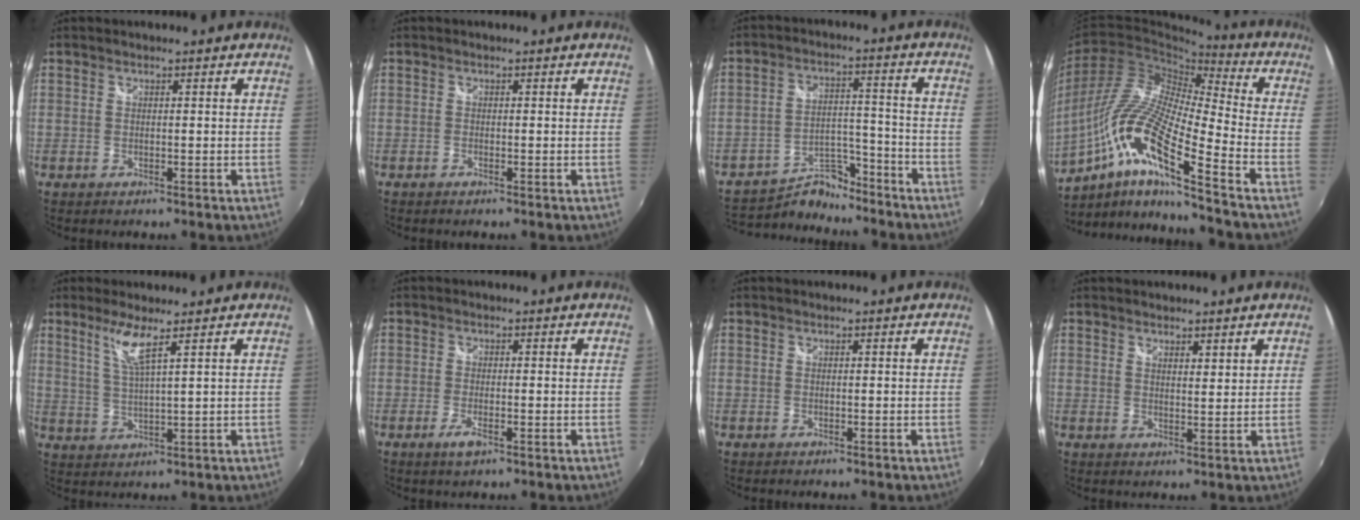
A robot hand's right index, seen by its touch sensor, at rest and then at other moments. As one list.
[{"total": 0.0}, {"total": 13.1, "force": [-11.6, 5.4, 2.9], "torque": [-0.078, 0.034, -0.178]}, {"total": 17.7, "force": [-8.2, 1.8, 15.6], "torque": [-0.277, -0.033, -0.172]}, {"total": 5.1, "force": [3.2, -0.2, 4.0], "torque": [-0.083, -0.008, 0.066]}, {"total": 2.8, "force": [-1.4, 0.8, 2.2], "torque": [-0.048, -0.006, -0.027]}, {"total": 0.0}, {"total": 2.9, "force": [2.5, 0.8, 1.3], "torque": [-0.017, 0.001, 0.039]}]